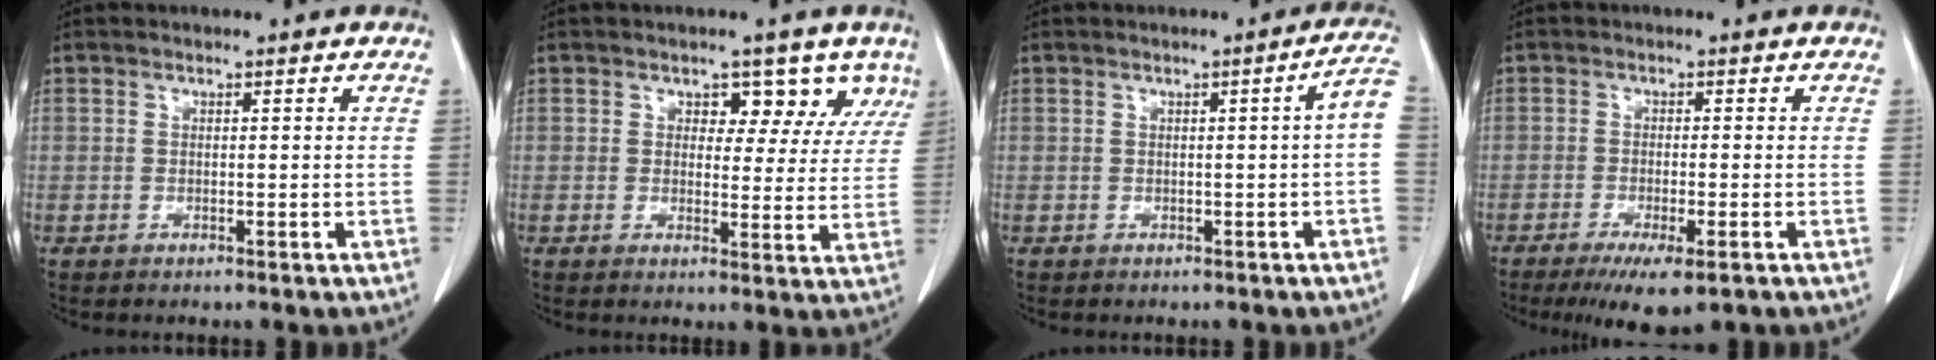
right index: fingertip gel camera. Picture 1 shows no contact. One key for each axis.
{"total": 5.8, "fx": 3.8, "fy": 3.7, "fz": 2.4, "tx": -0.006, "ty": -0.003, "tz": 0.037}
{"total": 3.5, "fx": -0.3, "fy": -0.2, "fz": 3.5, "tx": -0.035, "ty": 0.006, "tz": -0.004}
{"total": 7.1, "fx": -4.5, "fy": 1.2, "fz": 5.4, "tx": -0.081, "ty": -0.018, "tz": -0.066}